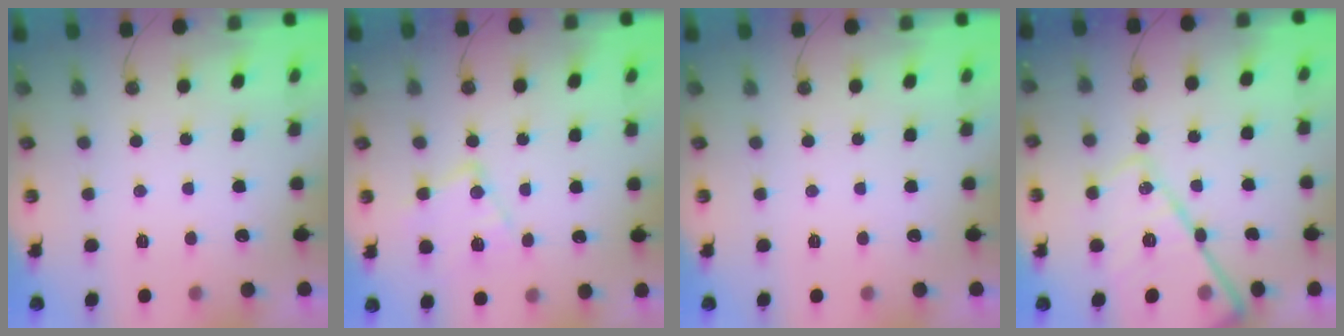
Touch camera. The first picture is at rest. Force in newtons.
{"total": 12.7, "press": 12.6, "slide": 0.9}
{"total": 0.0}
{"total": 20.9, "press": 20.9, "slide": 1.9}